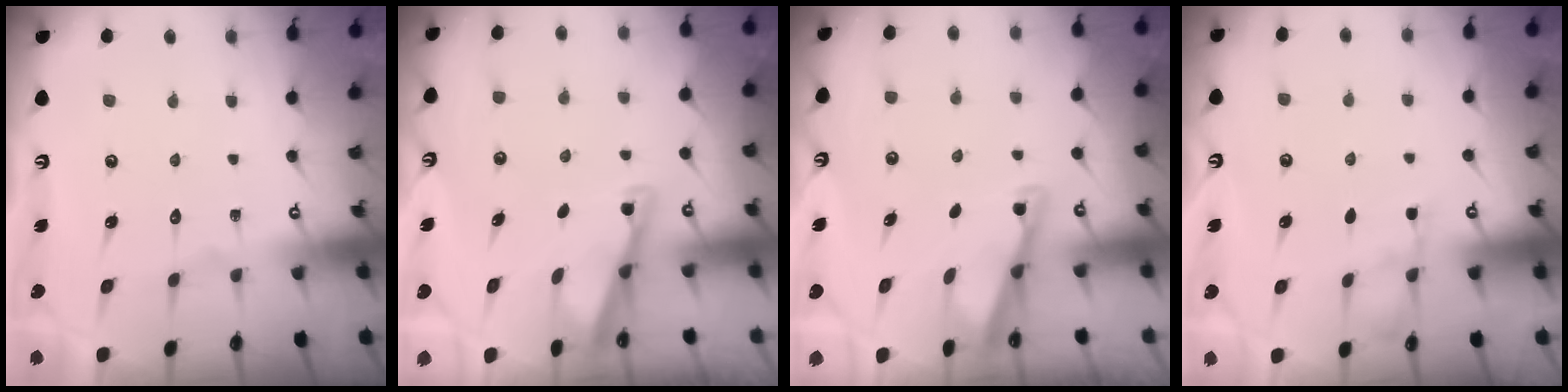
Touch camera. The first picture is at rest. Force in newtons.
{"total": 2.5, "press": 2.5, "slide": 0.2}
{"total": 2.5, "press": 2.5, "slide": 0.2}
{"total": 2.2, "press": 2.2, "slide": 0.3}